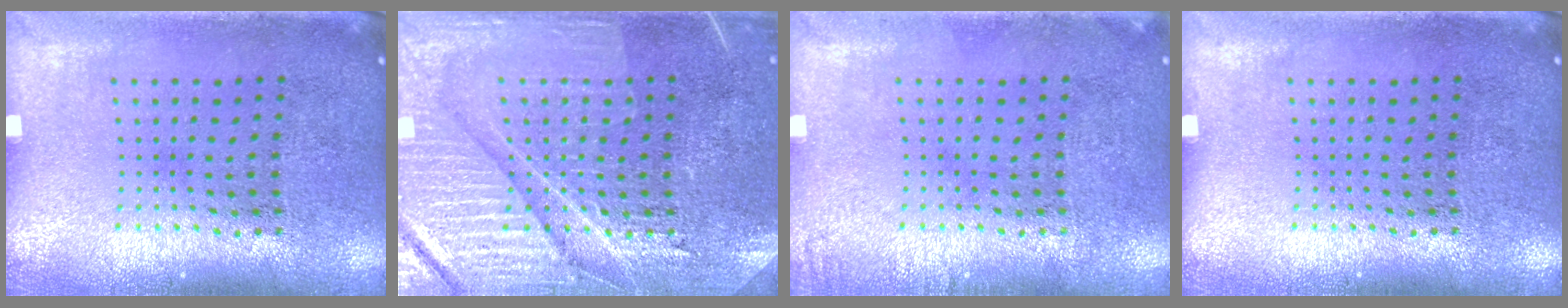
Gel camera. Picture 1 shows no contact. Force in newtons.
{"total": 4.3, "press": 4.2, "slide": 0.8}
{"total": 0.7, "press": 0.7, "slide": 0.1}
{"total": 0.0}